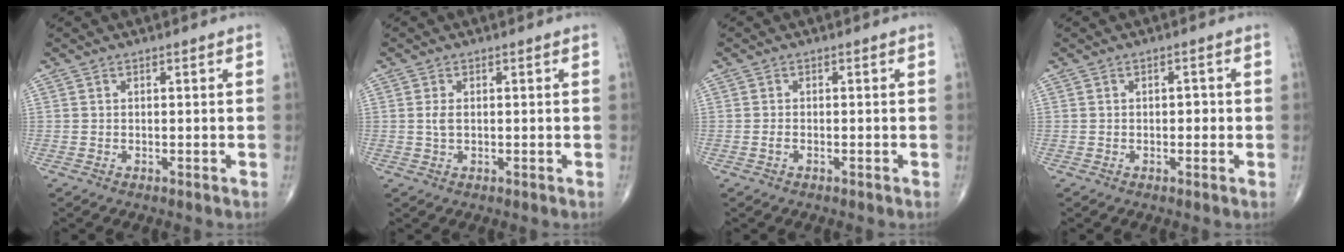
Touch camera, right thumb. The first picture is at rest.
{"total": 1.8, "force": [0.1, 1.0, 1.5], "torque": [-0.035, 0.000, 0.002]}
{"total": 0.6, "force": [-0.3, 0.3, 0.5], "torque": [-0.013, 0.000, -0.005]}
{"total": 1.7, "force": [-0.1, 1.1, 1.3], "torque": [-0.010, 0.004, -0.006]}